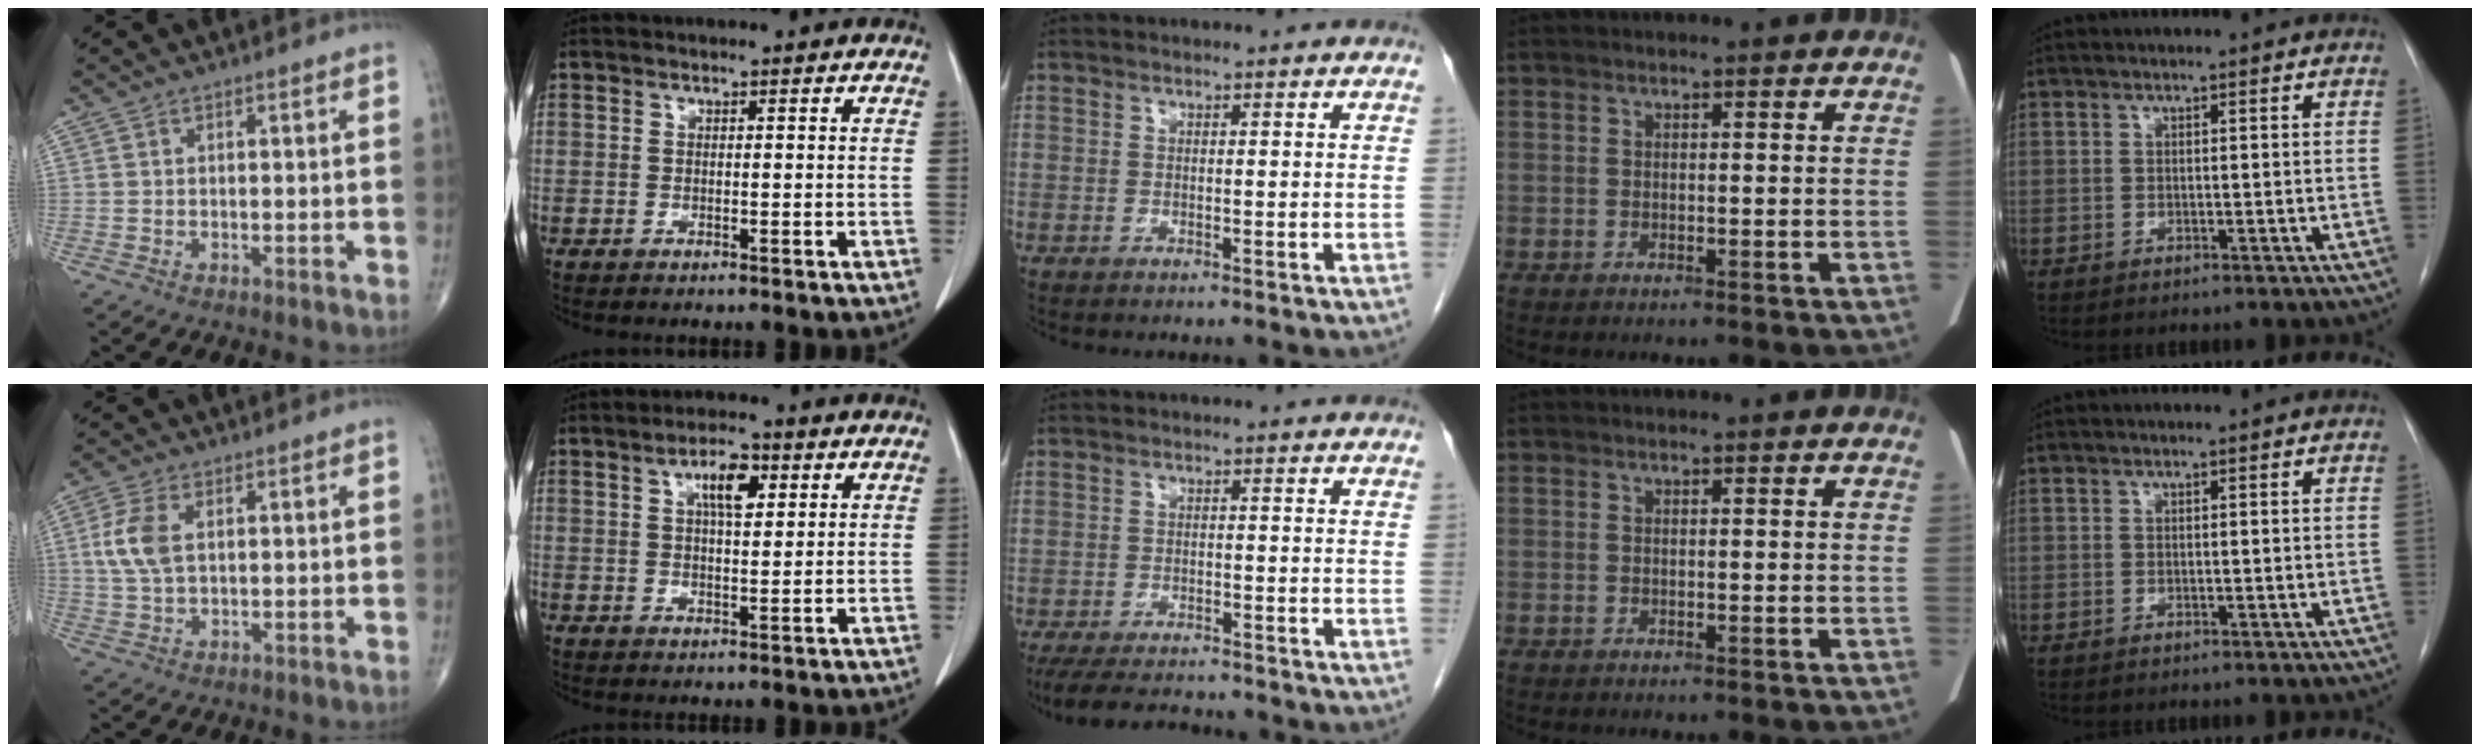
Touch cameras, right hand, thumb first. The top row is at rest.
{"thumb": {"total": 6.6, "force": [1.5, 3.6, 5.3], "torque": [-0.126, 0.004, 0.030]}, "index": {"total": 5.4, "force": [2.2, 1.8, 4.6], "torque": [-0.081, 0.005, 0.036]}, "middle": {"total": 8.7, "force": [-7.8, 1.7, 3.3], "torque": [-0.058, -0.011, -0.121]}}